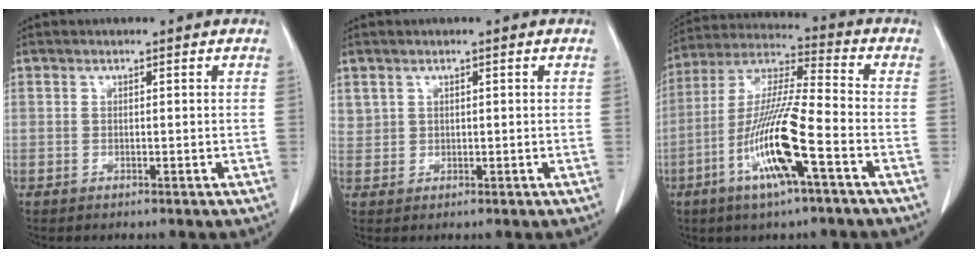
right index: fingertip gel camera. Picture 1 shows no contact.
{"total": 1.9, "force": [1.1, 1.5, 0.2], "torque": [0.005, 0.005, 0.021]}
{"total": 14.6, "force": [-5.5, 0.8, 13.4], "torque": [-0.272, -0.008, -0.109]}